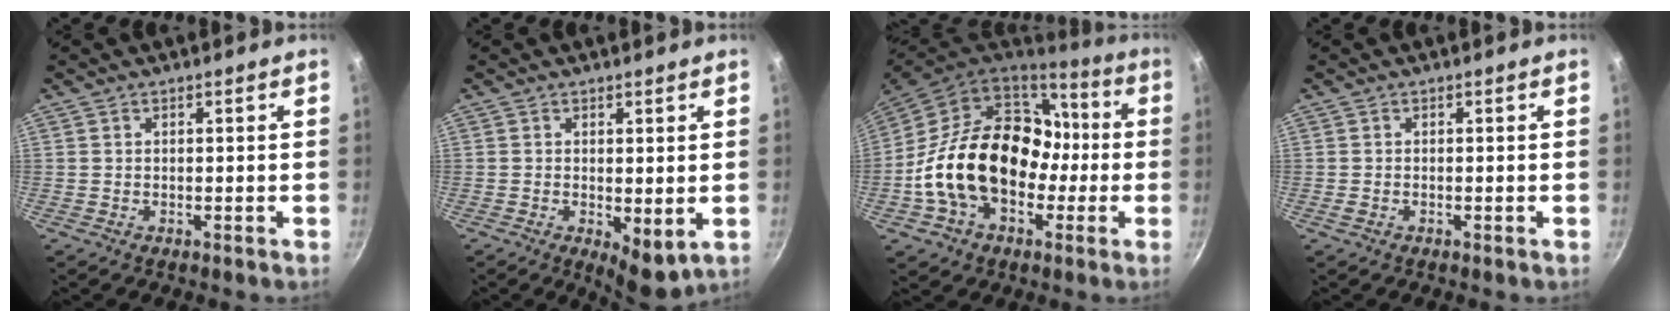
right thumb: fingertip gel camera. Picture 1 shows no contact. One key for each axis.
{"total": 5.6, "fx": -0.2, "fy": 2.5, "fz": 5.0, "tx": -0.064, "ty": -0.016, "tz": 0.004}
{"total": 24.9, "fx": -2.5, "fy": 17.7, "fz": 17.3, "tx": -0.280, "ty": 0.060, "tz": -0.035}
{"total": 0.7, "fx": -0.3, "fy": 0.3, "fz": 0.6, "tx": -0.014, "ty": 0.002, "tz": -0.009}